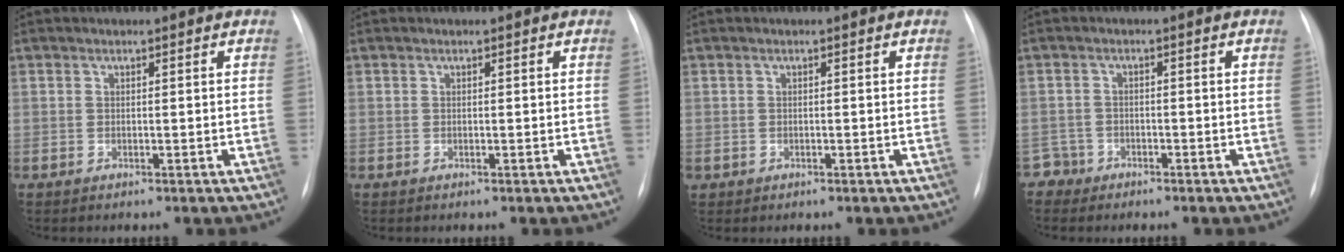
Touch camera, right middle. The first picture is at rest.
{"total": 0.0}
{"total": 0.5, "force": [-0.1, 0.5, 0.1], "torque": [0.001, 0.004, -0.001]}
{"total": 2.4, "force": [-1.7, 1.5, -0.9], "torque": [0.020, 0.008, -0.035]}